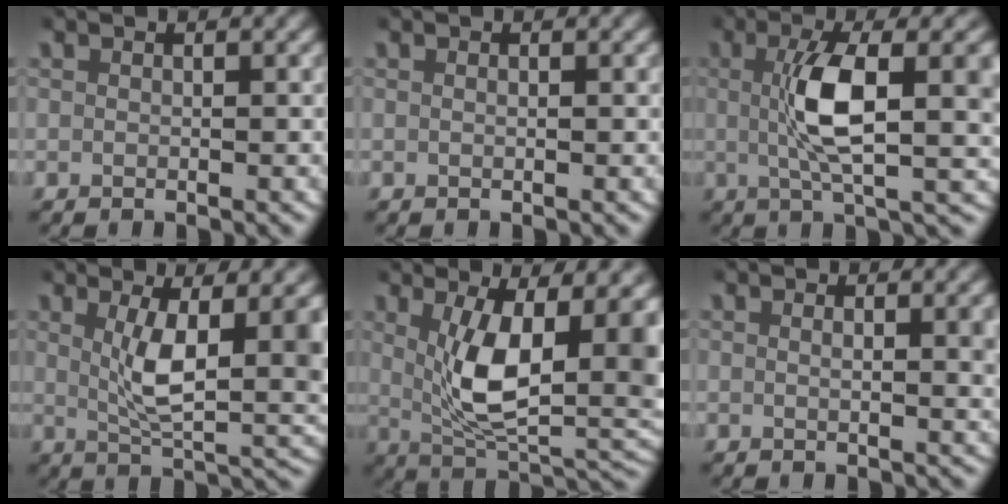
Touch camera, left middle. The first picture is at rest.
{"total": 0.0}
{"total": 7.8, "force": [0.7, 2.1, 7.5], "torque": [-0.117, 0.003, 0.011]}
{"total": 7.5, "force": [0.8, 2.5, 7.0], "torque": [-0.098, -0.012, 0.018]}
{"total": 10.8, "force": [0.6, 4.7, 9.7], "torque": [-0.154, -0.013, 0.017]}
{"total": 1.4, "force": [0.3, 0.0, 1.4], "torque": [-0.019, -0.005, 0.006]}